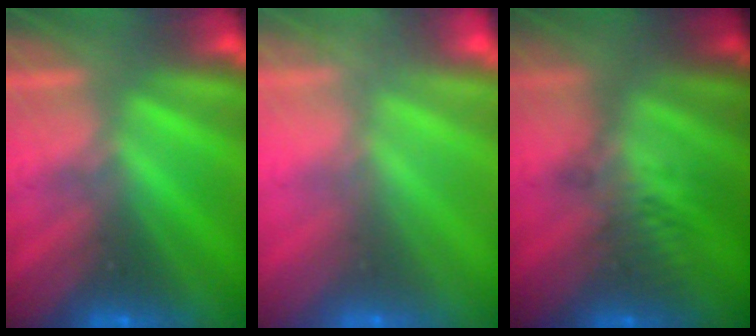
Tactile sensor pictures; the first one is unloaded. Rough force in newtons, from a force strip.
{"total": 9.3}
{"total": 2.6}